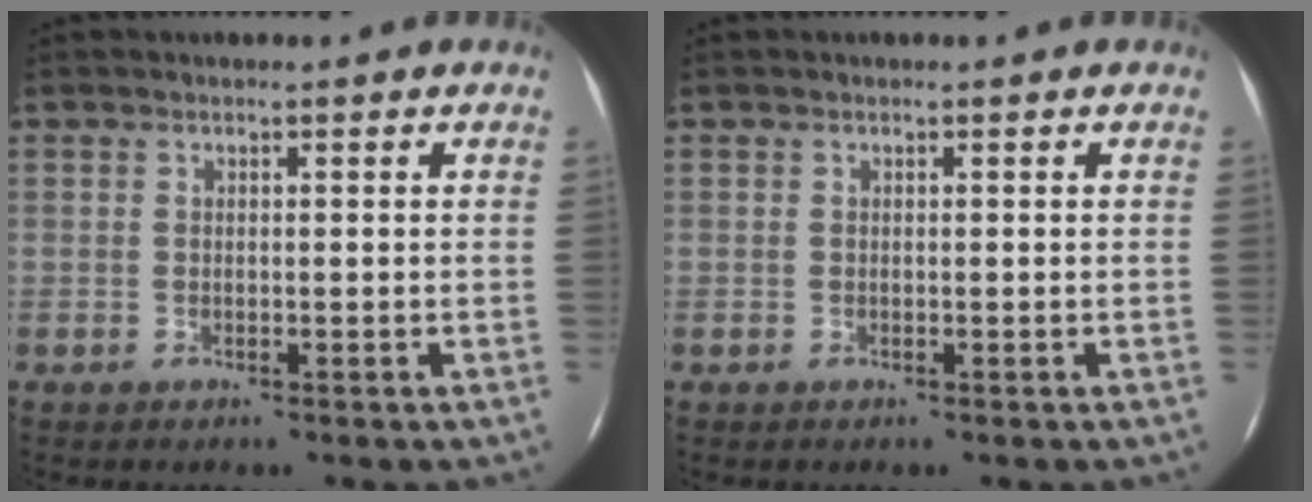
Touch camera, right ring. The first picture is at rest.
{"total": 0.0}